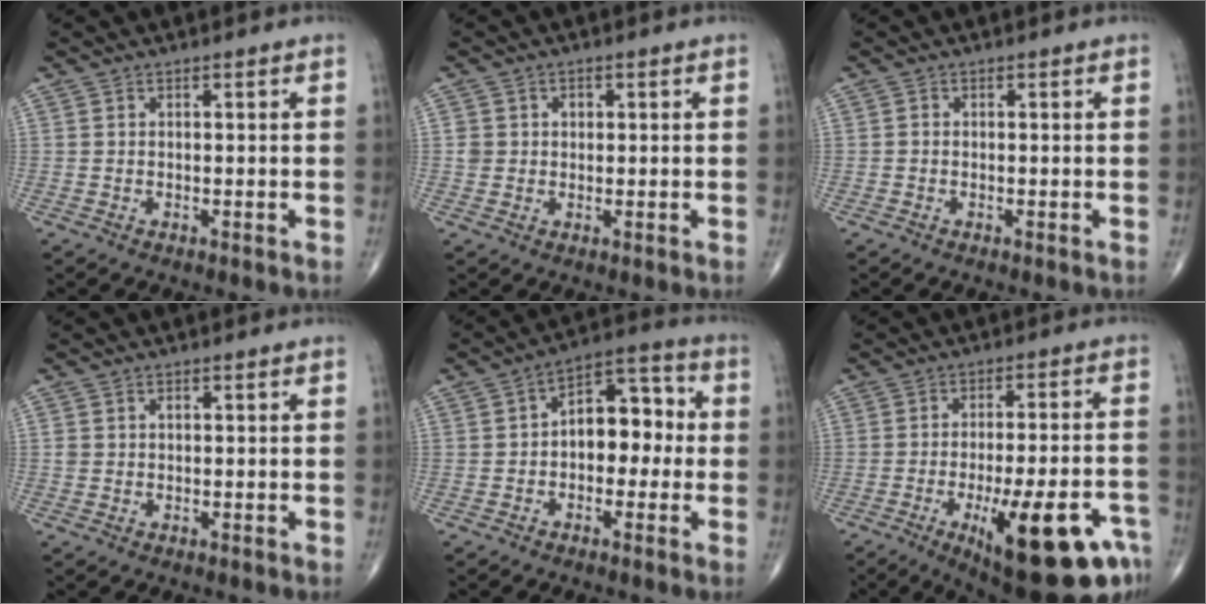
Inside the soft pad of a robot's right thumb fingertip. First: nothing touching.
{"total": 2.7, "force": [0.4, 2.5, 0.9], "torque": [-0.002, 0.002, 0.007]}
{"total": 0.5, "force": [-0.2, 0.4, 0.2], "torque": [-0.002, 0.001, -0.009]}
{"total": 1.1, "force": [0.2, 0.9, 0.6], "torque": [-0.009, 0.003, 0.006]}
{"total": 10.3, "force": [-0.3, 6.7, 7.9], "torque": [-0.077, 0.038, -0.020]}
{"total": 21.6, "force": [-9.9, 6.3, 18.2], "torque": [-0.204, 0.027, -0.126]}